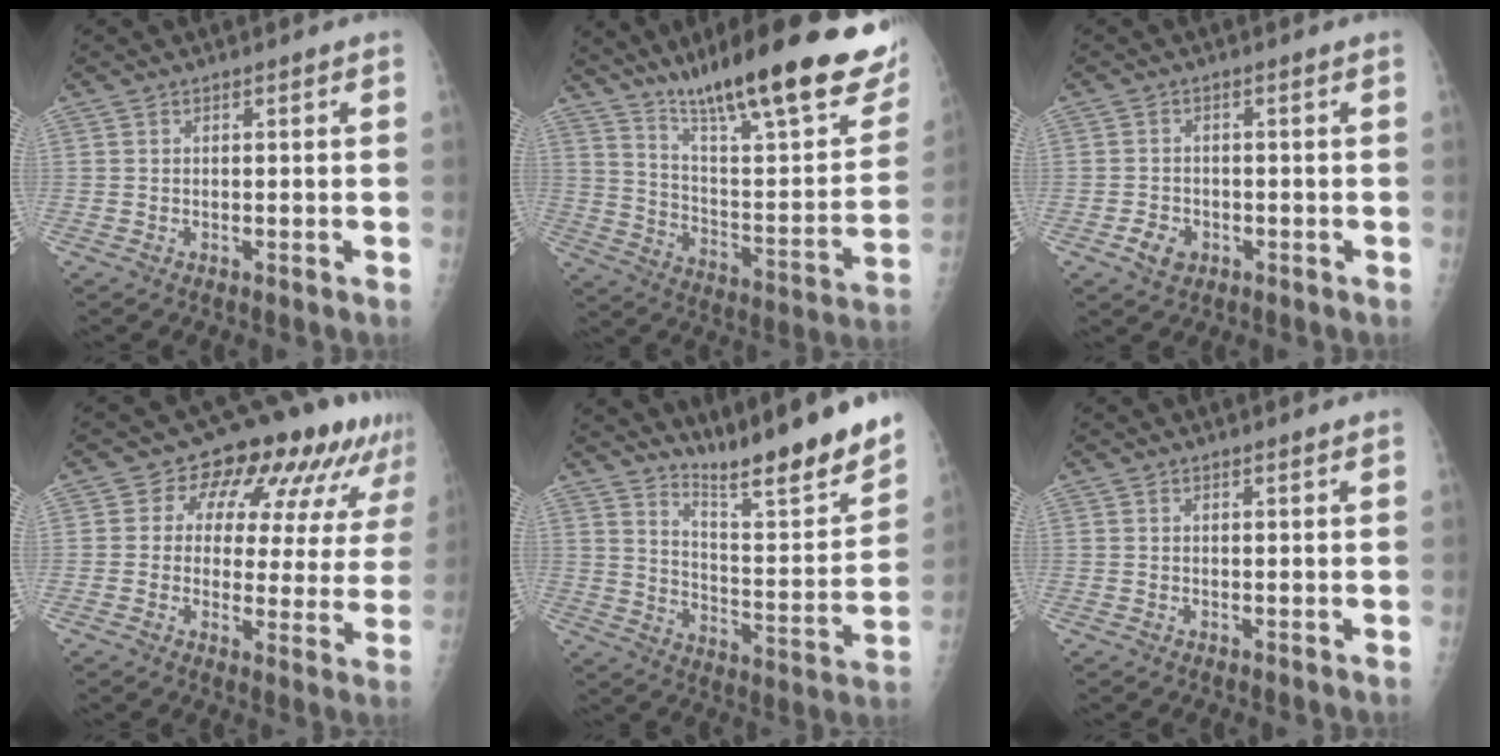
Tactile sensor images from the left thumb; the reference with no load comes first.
{"total": 30.5, "force": [20.4, 6.1, 21.8], "torque": [-0.294, -0.065, 0.310]}
{"total": 3.3, "force": [-1.4, 2.5, 1.6], "torque": [-0.023, 0.003, -0.020]}
{"total": 16.9, "force": [9.6, 9.6, 10.0], "torque": [-0.086, -0.017, 0.108]}
{"total": 18.2, "force": [15.7, 1.0, 9.3], "torque": [-0.118, -0.126, 0.240]}
{"total": 0.7, "force": [0.6, -0.1, 0.3], "torque": [-0.009, -0.002, 0.012]}